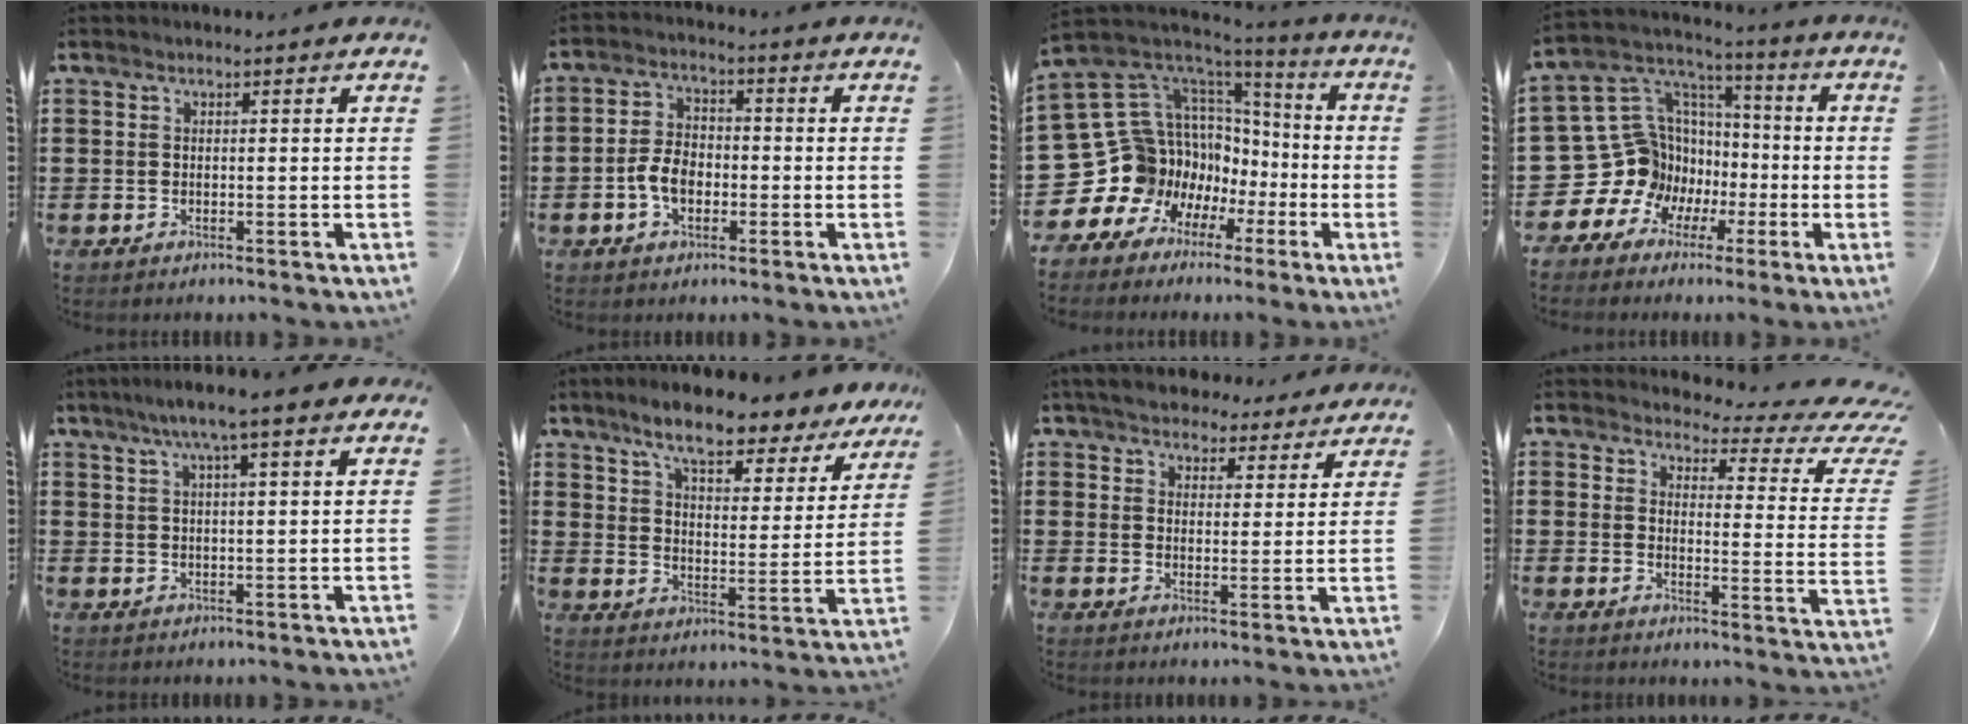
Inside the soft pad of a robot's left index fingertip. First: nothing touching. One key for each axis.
{"total": 5.1, "fx": -1.5, "fy": 3.2, "fz": 3.7, "tx": -0.096, "ty": -0.001, "tz": -0.036}
{"total": 13.6, "fx": -3.1, "fy": 12.5, "fz": 4.4, "tx": -0.157, "ty": -0.046, "tz": -0.009}
{"total": 14.5, "fx": -2.8, "fy": 13.7, "fz": 4.0, "tx": -0.155, "ty": -0.021, "tz": -0.016}
{"total": 5.7, "fx": 3.8, "fy": 0.1, "fz": 4.3, "tx": -0.093, "ty": 0.002, "tz": 0.064}
{"total": 7.9, "fx": 6.9, "fy": 1.1, "fz": 3.8, "tx": -0.095, "ty": -0.035, "tz": 0.115}
{"total": 5.1, "fx": 4.9, "fy": 1.2, "fz": 1.0, "tx": -0.041, "ty": -0.015, "tz": 0.089}
{"total": 4.2, "fx": 3.3, "fy": 1.0, "fz": 2.4, "tx": -0.050, "ty": -0.026, "tz": 0.049}